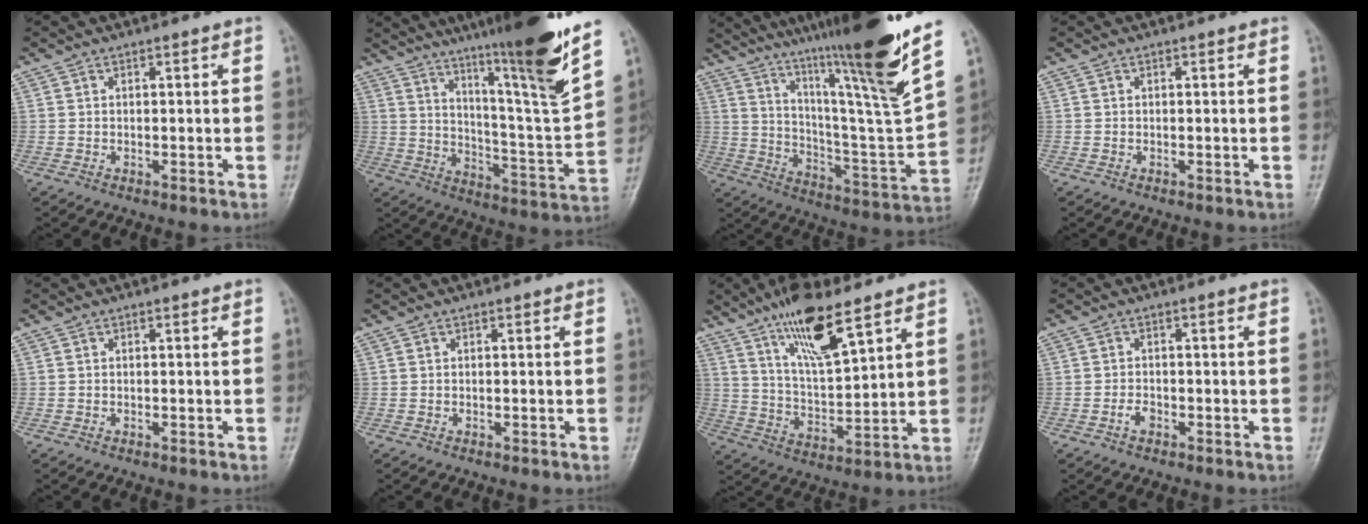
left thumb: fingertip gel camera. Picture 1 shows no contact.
{"total": 22.0, "force": [14.8, 0.8, 16.3], "torque": [-0.223, -0.076, 0.234]}
{"total": 28.6, "force": [19.2, 1.8, 21.1], "torque": [-0.319, -0.097, 0.307]}
{"total": 0.0}
{"total": 0.0}
{"total": 0.0}
{"total": 13.2, "force": [8.6, 3.4, 9.4], "torque": [-0.160, -0.047, 0.165]}
{"total": 1.8, "force": [-0.9, 1.1, 1.1], "torque": [-0.021, 0.007, -0.019]}